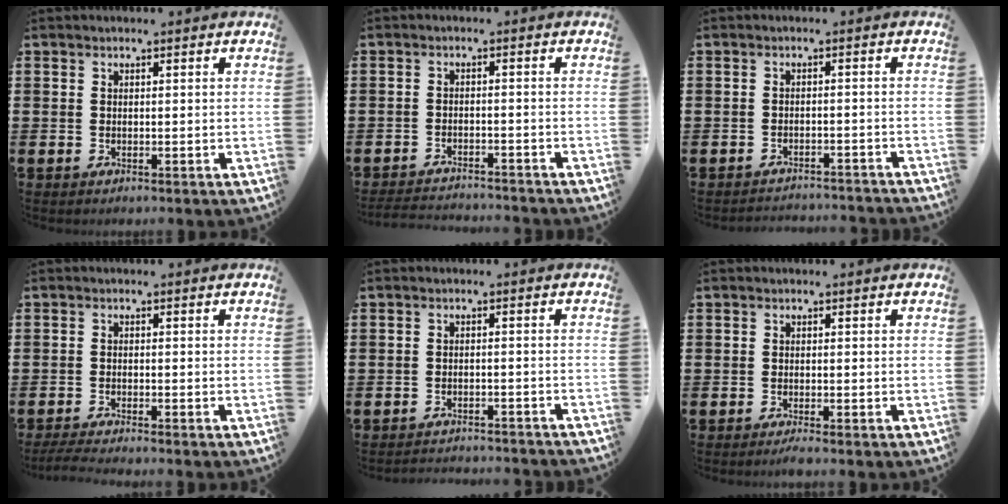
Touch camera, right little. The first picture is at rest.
{"total": 2.5, "force": [-2.4, -0.1, 0.0], "torque": [-0.003, 0.002, -0.052]}
{"total": 1.9, "force": [-1.9, -0.1, -0.1], "torque": [-0.002, 0.005, -0.041]}
{"total": 1.7, "force": [-1.4, 0.0, 0.9], "torque": [-0.014, 0.001, -0.026]}
{"total": 1.9, "force": [-1.9, -0.1, -0.1], "torque": [-0.001, 0.005, -0.041]}
{"total": 0.9, "force": [-0.6, 0.0, 0.7], "torque": [-0.010, -0.002, -0.011]}